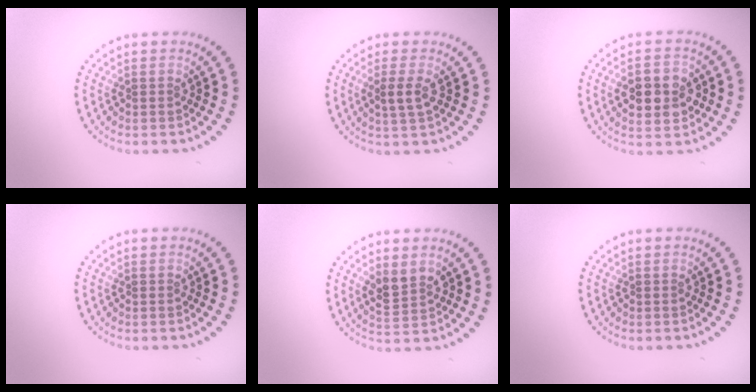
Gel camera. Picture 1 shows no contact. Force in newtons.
{"total": 1.8, "press": 1.7, "slide": 0.7}
{"total": 4.8, "press": 4.8, "slide": 0.1}
{"total": 0.0}
{"total": 2.5, "press": 2.4, "slide": 0.7}
{"total": 0.0}